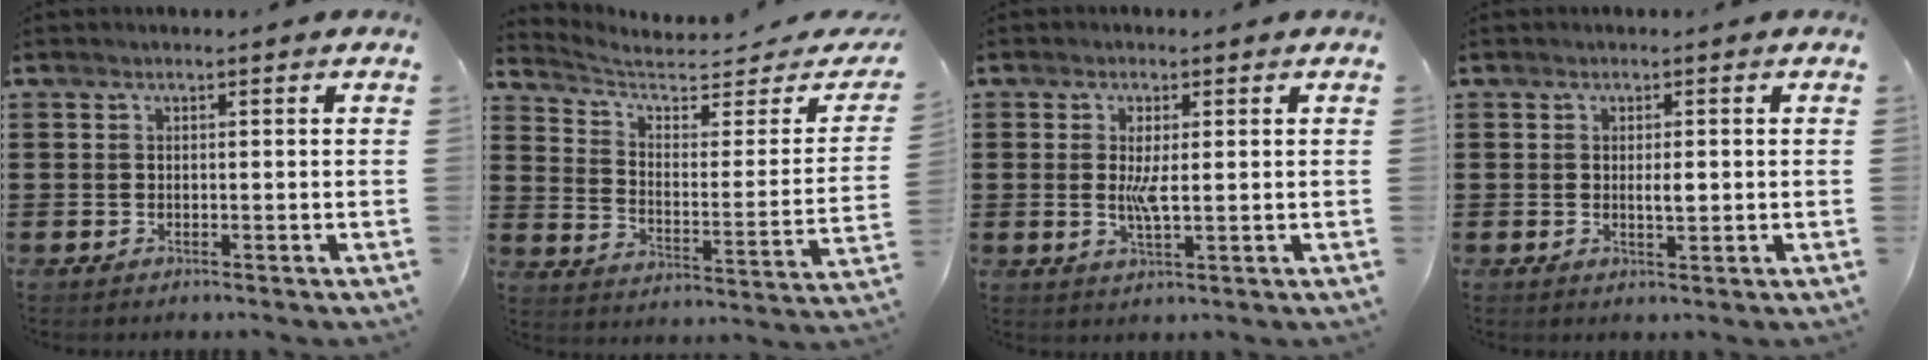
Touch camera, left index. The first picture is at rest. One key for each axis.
{"total": 5.3, "fx": 4.3, "fy": 1.5, "fz": 2.7, "tx": -0.077, "ty": -0.032, "tz": 0.068}
{"total": 3.8, "fx": 0.4, "fy": 1.0, "fz": 3.7, "tx": -0.071, "ty": 0.001, "tz": 0.006}
{"total": 1.9, "fx": 0.0, "fy": 0.6, "fz": 1.9, "tx": -0.036, "ty": 0.000, "tz": -0.001}